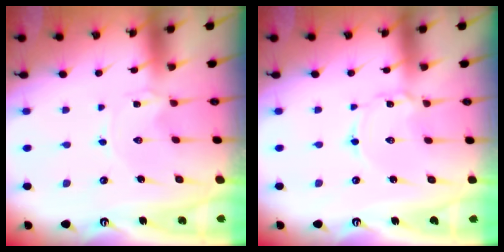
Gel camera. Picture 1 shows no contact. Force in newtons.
{"total": 2.0, "press": 2.0, "slide": 0.1}